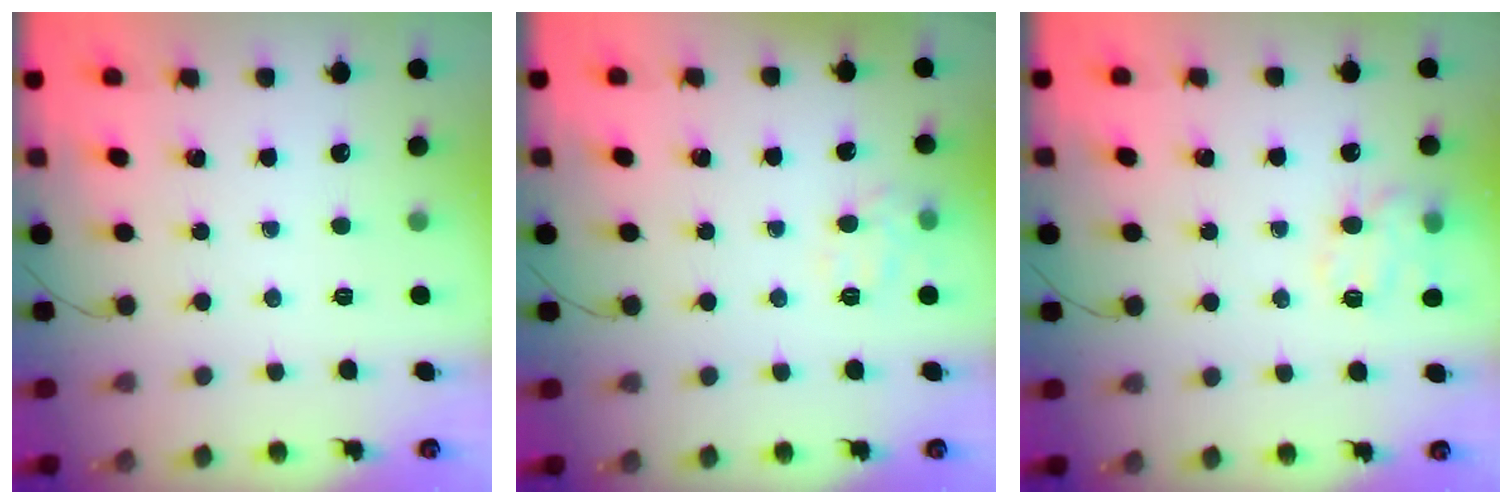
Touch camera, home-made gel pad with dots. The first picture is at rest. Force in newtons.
{"total": 5.4, "press": 5.3, "slide": 1.3}
{"total": 12.0, "press": 11.9, "slide": 1.6}